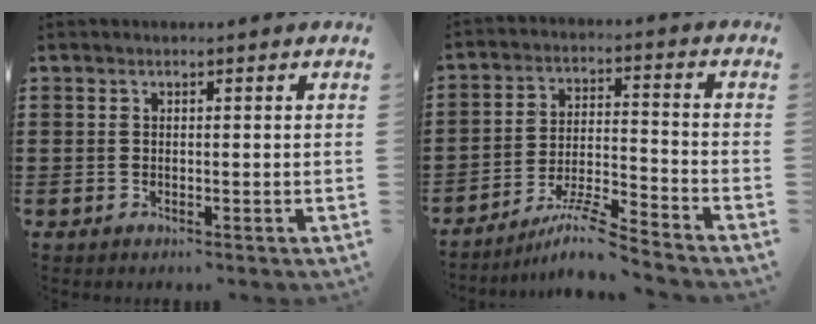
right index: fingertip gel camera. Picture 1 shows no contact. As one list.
[{"total": 7.7, "force": [-6.7, 0.1, 3.9], "torque": [-0.080, -0.002, -0.131]}]